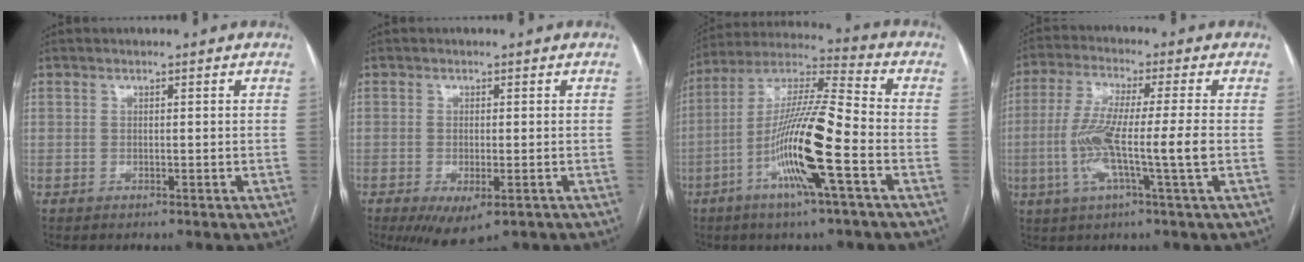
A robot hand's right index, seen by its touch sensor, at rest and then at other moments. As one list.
[{"total": 6.8, "force": [-3.9, 2.5, 4.9], "torque": [-0.074, -0.016, -0.056]}, {"total": 15.9, "force": [-5.5, 0.3, 14.9], "torque": [-0.293, -0.002, -0.106]}, {"total": 10.8, "force": [-2.0, -0.4, 10.6], "torque": [-0.211, -0.004, -0.043]}]